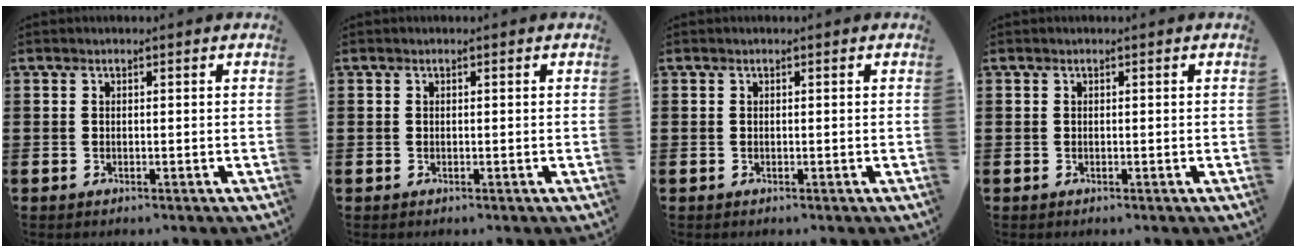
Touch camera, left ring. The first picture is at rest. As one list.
[{"total": 0.0}, {"total": 0.0}, {"total": 0.0}]